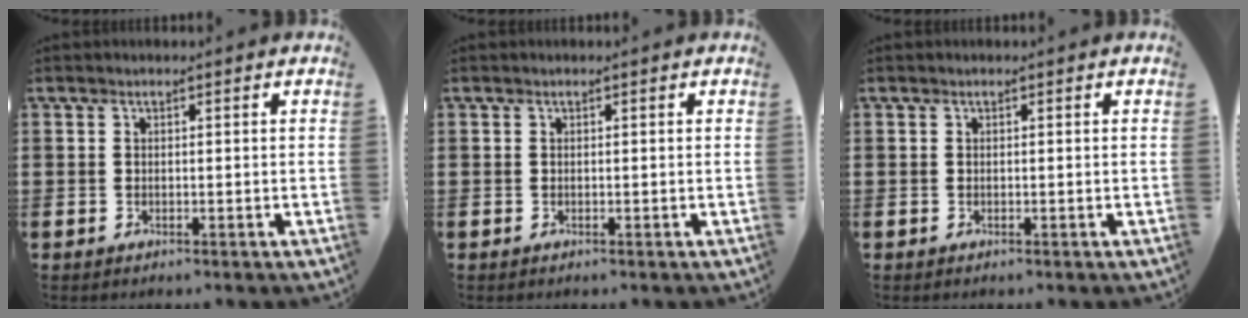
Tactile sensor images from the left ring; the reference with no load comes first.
{"total": 0.0}
{"total": 0.0}